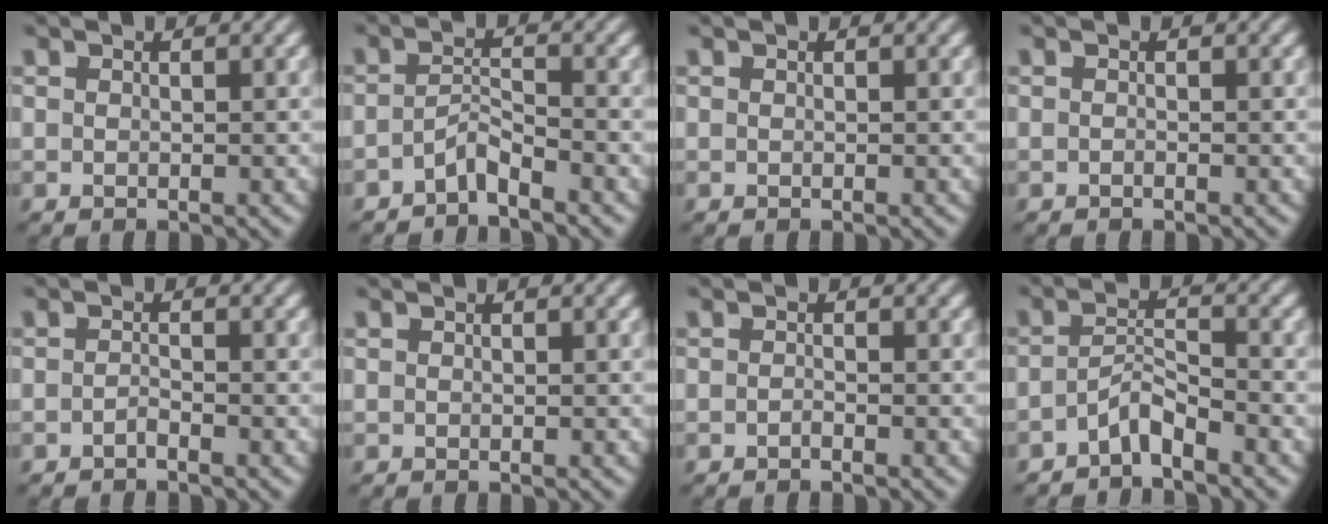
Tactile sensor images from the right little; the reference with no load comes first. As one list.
[{"total": 2.8, "force": [-2.5, 0.4, 1.2], "torque": [-0.018, -0.012, -0.040]}, {"total": 0.0}, {"total": 0.6, "force": [-0.5, -0.4, -0.1], "torque": [0.002, -0.002, -0.007]}, {"total": 1.4, "force": [-1.3, -0.5, 0.0], "torque": [0.005, -0.005, -0.022]}, {"total": 0.0}, {"total": 1.0, "force": [-0.9, -0.5, -0.1], "torque": [0.005, -0.003, -0.015]}, {"total": 3.2, "force": [-2.7, 0.9, 1.5], "torque": [-0.021, -0.011, -0.045]}]